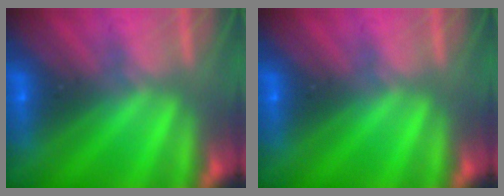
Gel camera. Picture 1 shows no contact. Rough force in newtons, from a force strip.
{"total": 0.0}